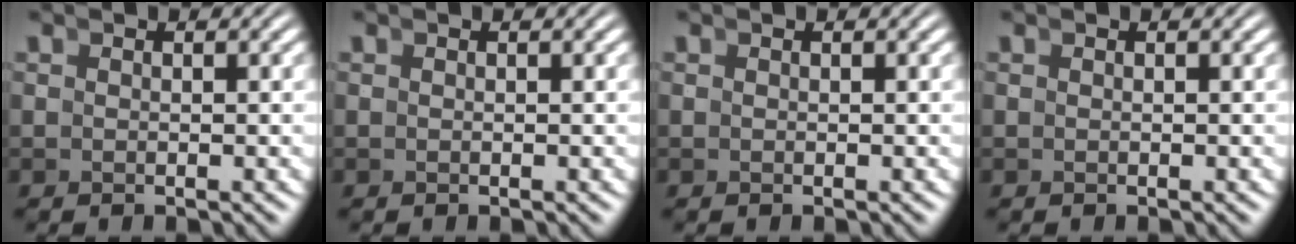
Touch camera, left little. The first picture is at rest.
{"total": 0.0}
{"total": 0.0}
{"total": 0.0}